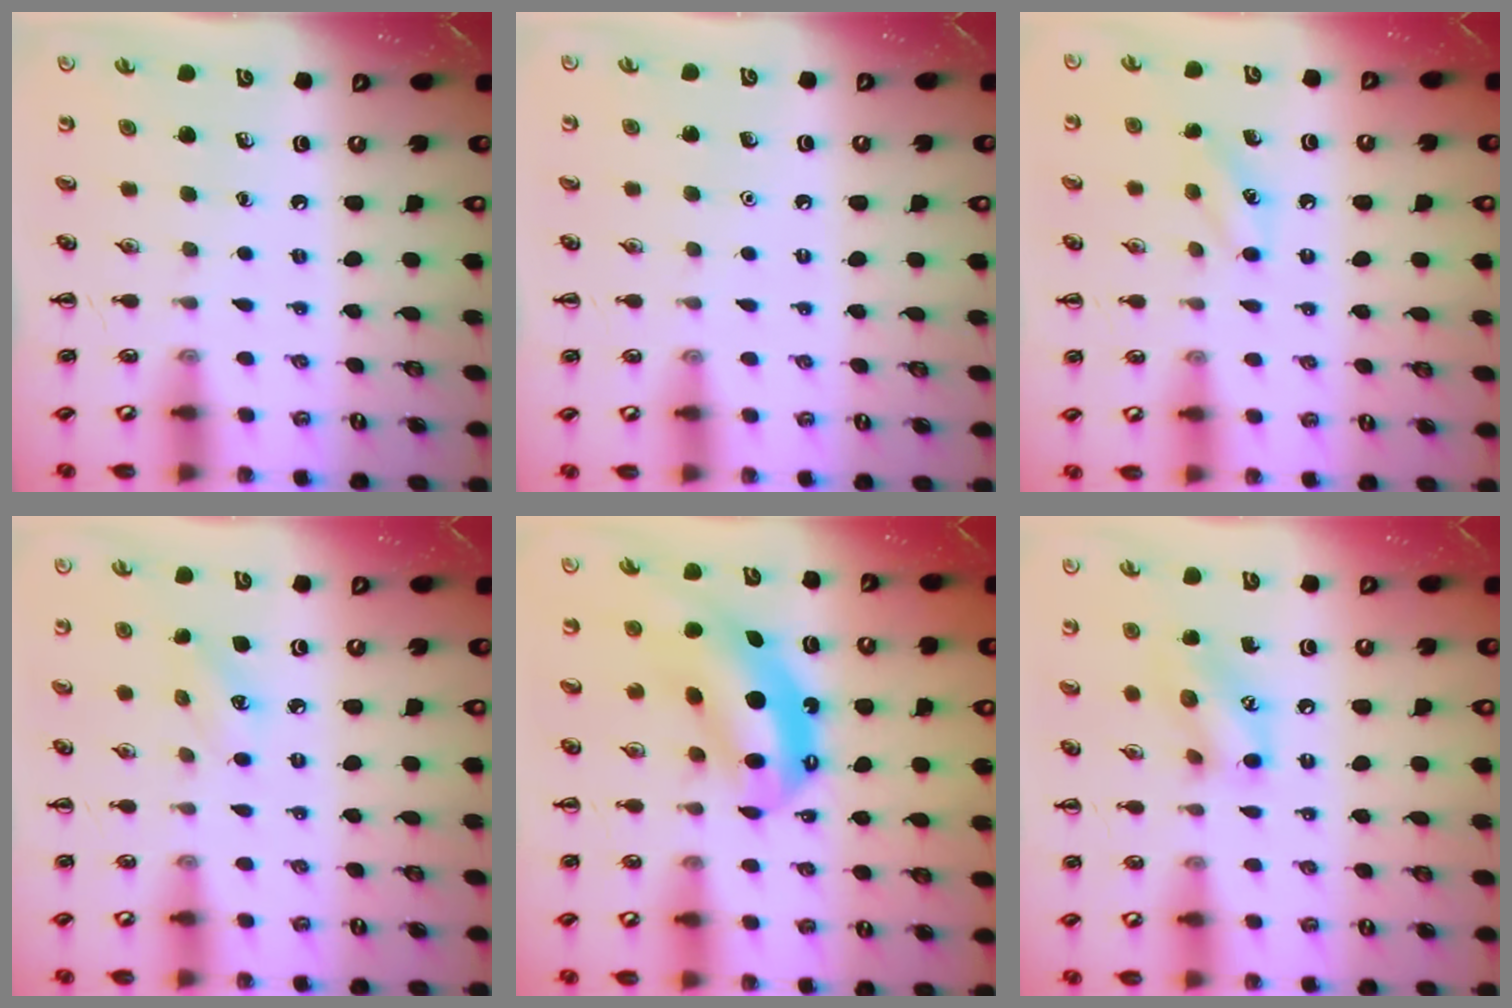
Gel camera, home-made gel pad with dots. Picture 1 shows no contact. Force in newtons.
{"total": 1.6, "press": 1.6, "slide": 0.1}
{"total": 8.7, "press": 8.5, "slide": 1.8}
{"total": 4.9, "press": 4.7, "slide": 1.3}
{"total": 9.9, "press": 9.6, "slide": 2.4}
{"total": 10.7, "press": 10.7, "slide": 0.3}